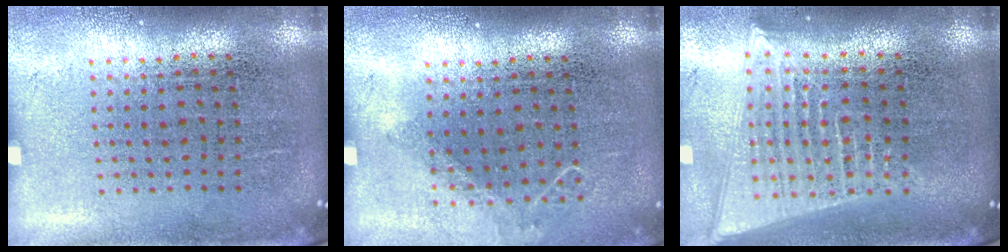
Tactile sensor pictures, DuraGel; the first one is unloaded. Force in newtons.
{"total": 0.8, "press": 0.8, "slide": 0.1}
{"total": 2.0, "press": 1.7, "slide": 1.1}